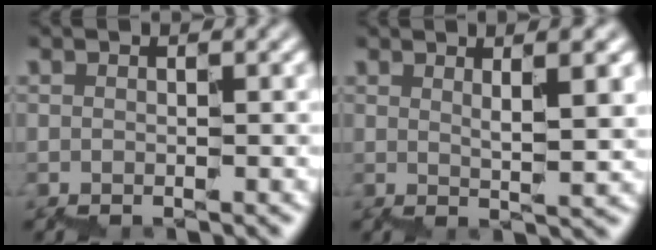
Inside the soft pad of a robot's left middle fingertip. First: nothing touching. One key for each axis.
{"total": 3.5, "fx": 1.7, "fy": 0.7, "fz": 3.0, "tx": -0.041, "ty": 0.007, "tz": 0.030}